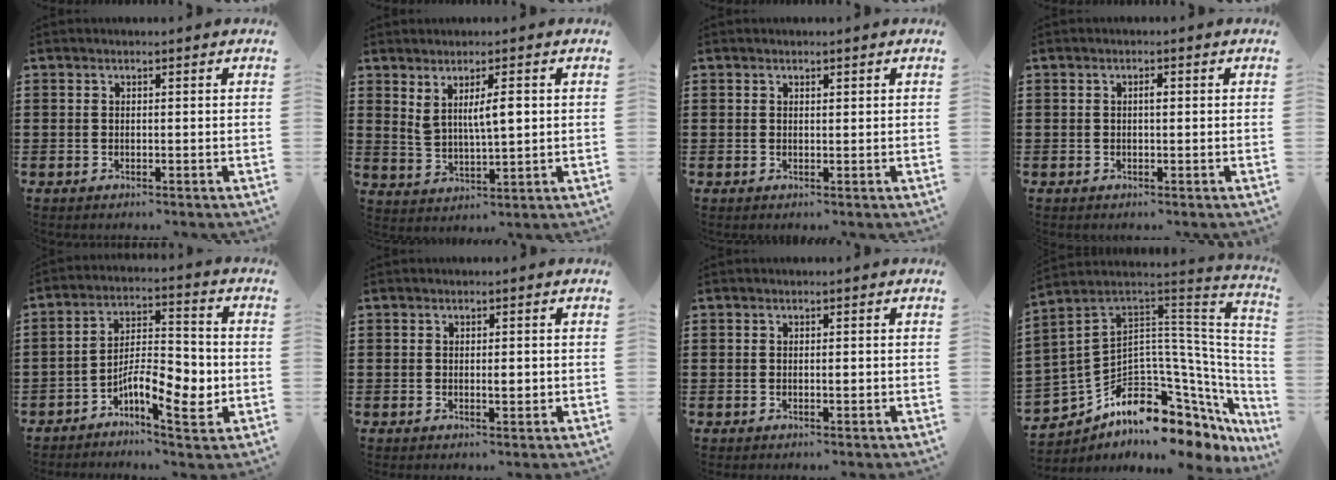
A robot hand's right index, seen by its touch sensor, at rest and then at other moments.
{"total": 5.0, "force": [1.8, 1.4, 4.5], "torque": [-0.091, 0.003, 0.031]}
{"total": 0.5, "force": [0.4, 0.3, 0.2], "torque": [-0.005, 0.002, 0.008]}
{"total": 1.1, "force": [0.1, 0.3, 1.0], "torque": [-0.020, 0.000, 0.001]}
{"total": 8.7, "force": [-3.5, 3.1, 7.3], "torque": [-0.129, 0.007, -0.061]}
{"total": 2.0, "force": [-0.1, 0.6, 1.9], "torque": [-0.034, -0.001, -0.002]}
{"total": 1.0, "force": [-0.1, 0.2, 1.0], "torque": [-0.019, -0.001, -0.001]}
{"total": 9.1, "force": [-6.1, 4.4, 5.1], "torque": [-0.119, -0.026, -0.120]}